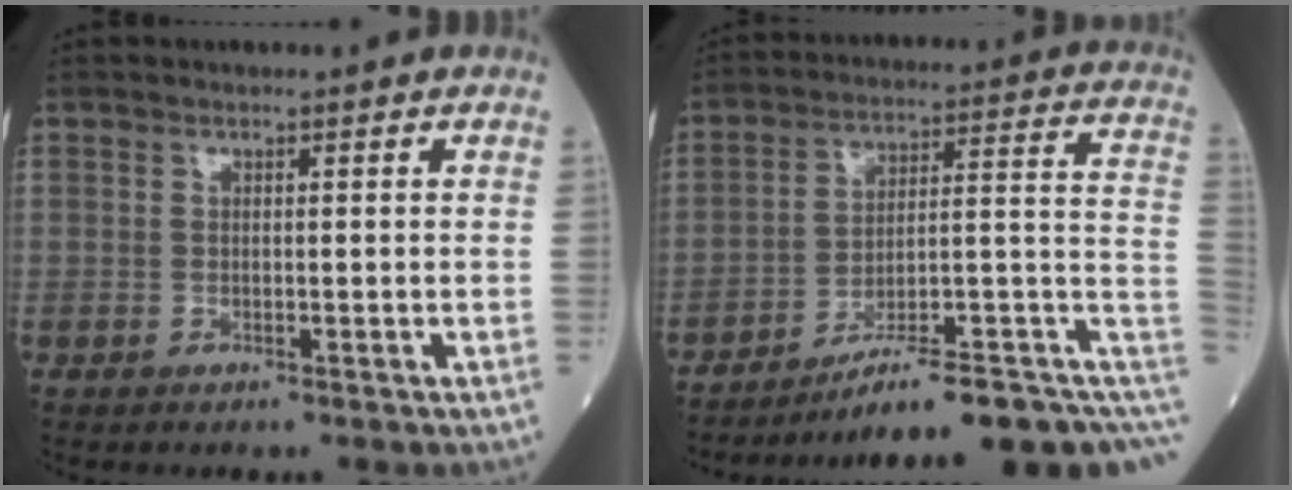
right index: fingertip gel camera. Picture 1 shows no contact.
{"total": 19.2, "force": [-11.7, 2.7, 15.0], "torque": [-0.129, 0.057, -0.163]}